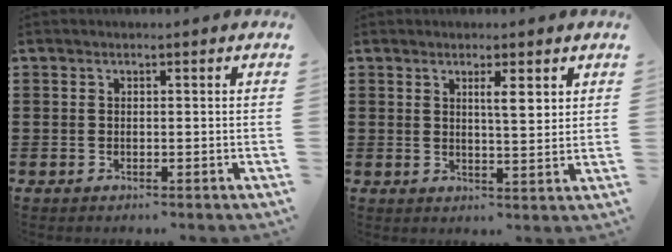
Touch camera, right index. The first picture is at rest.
{"total": 3.6, "force": [1.7, 0.5, 3.2], "torque": [-0.058, -0.002, 0.026]}